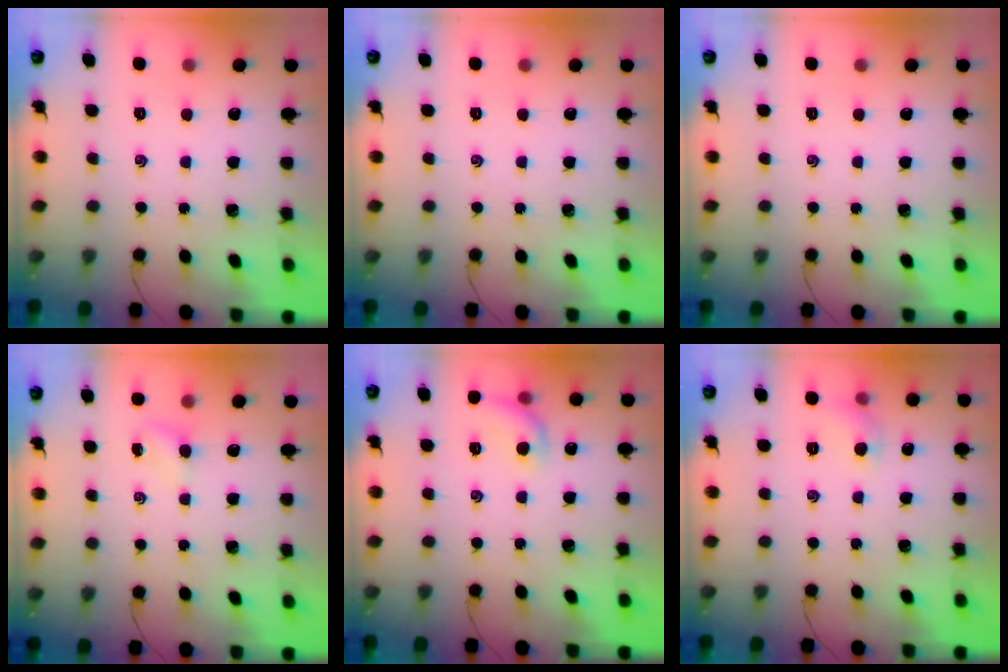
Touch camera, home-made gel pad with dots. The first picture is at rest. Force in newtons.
{"total": 0.0}
{"total": 0.0}
{"total": 2.9, "press": 2.7, "slide": 1.1}
{"total": 8.4, "press": 8.2, "slide": 1.7}
{"total": 5.6, "press": 5.2, "slide": 1.9}